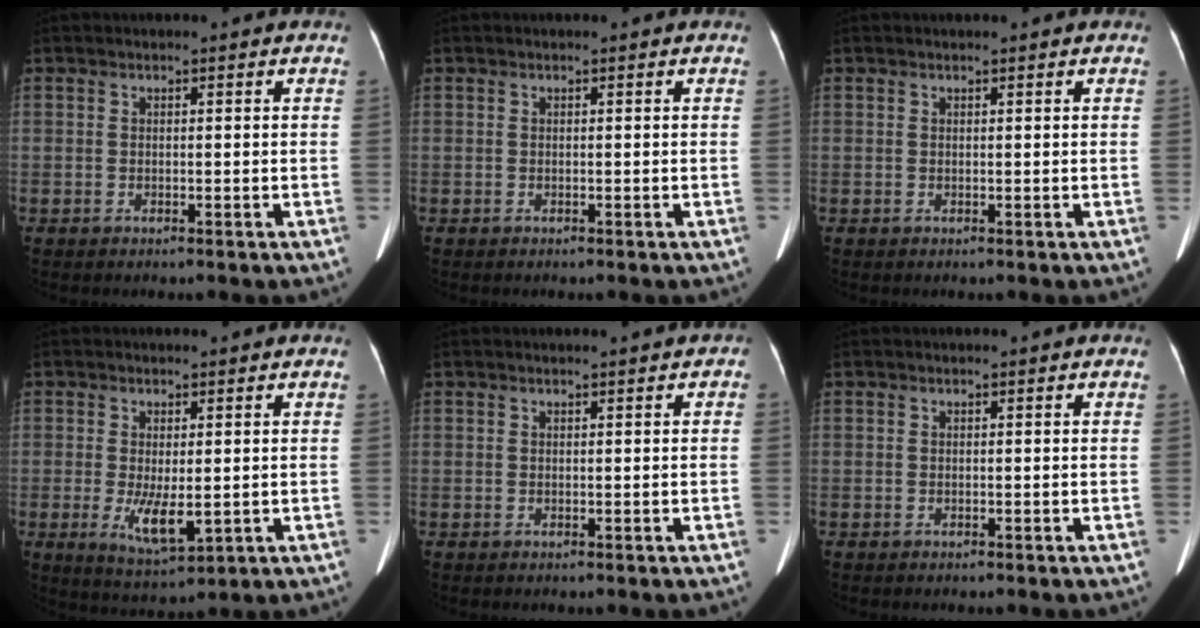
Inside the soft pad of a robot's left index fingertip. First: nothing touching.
{"total": 0.0}
{"total": 0.5, "force": [0.4, 0.1, 0.2], "torque": [-0.006, 0.004, 0.006]}
{"total": 6.0, "force": [-0.8, 2.1, 5.6], "torque": [-0.105, -0.016, -0.001]}
{"total": 1.0, "force": [0.3, 0.5, 0.8], "torque": [-0.008, 0.009, 0.005]}
{"total": 0.0}